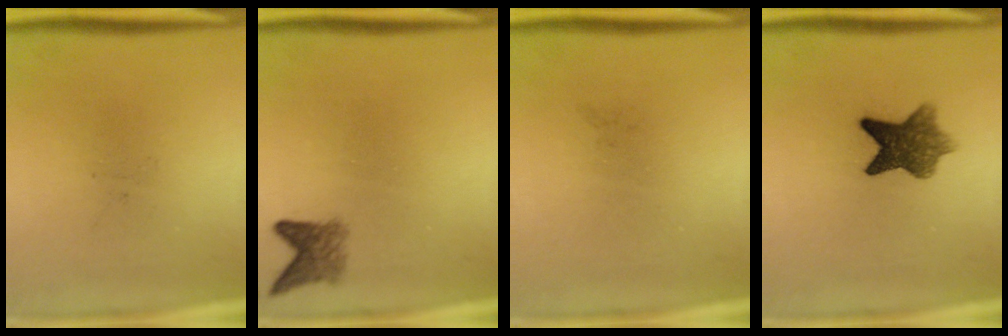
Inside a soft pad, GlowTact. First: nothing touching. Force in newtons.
{"total": 2.8}
{"total": 0.0}
{"total": 7.4}